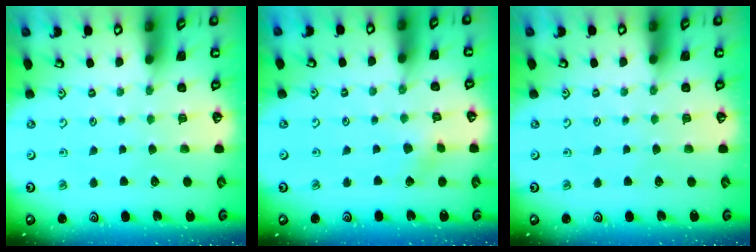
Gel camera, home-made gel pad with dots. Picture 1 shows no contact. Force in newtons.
{"total": 2.9, "press": 2.9, "slide": 0.7}
{"total": 0.0}